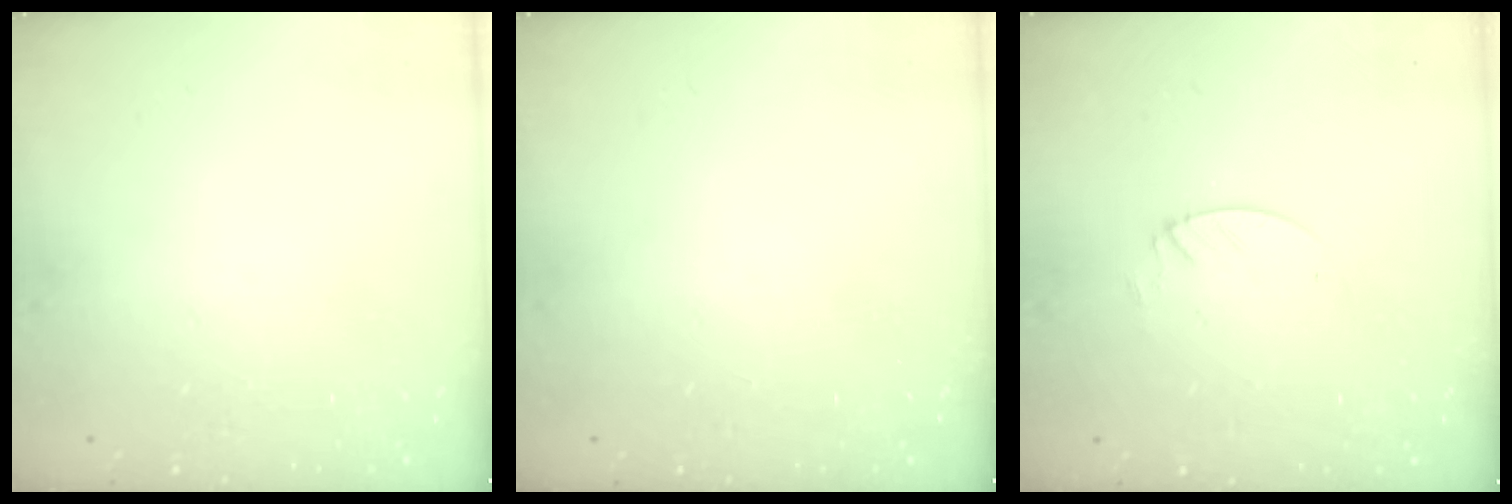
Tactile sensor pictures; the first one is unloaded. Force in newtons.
{"total": 0.0}
{"total": 1.3, "press": 1.3, "slide": 0.1}